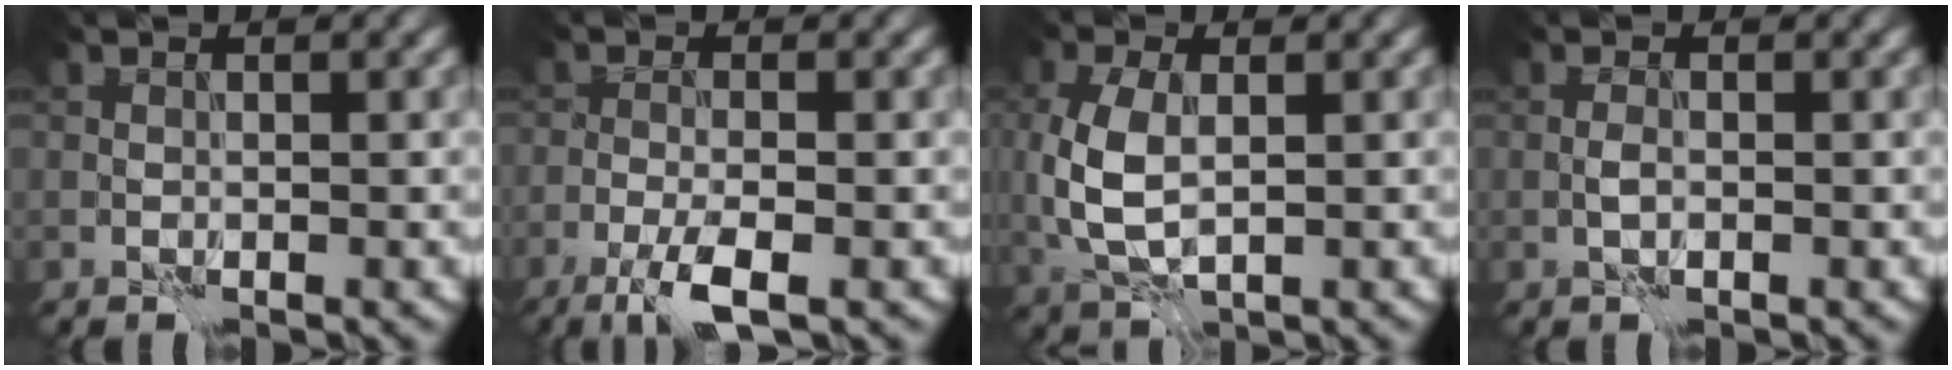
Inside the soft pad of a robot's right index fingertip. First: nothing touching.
{"total": 3.8, "force": [-2.3, 0.6, 3.0], "torque": [-0.058, -0.002, -0.046]}
{"total": 5.1, "force": [0.4, 3.0, 4.1], "torque": [-0.108, 0.000, 0.011]}
{"total": 0.7, "force": [-0.2, 0.1, 0.6], "torque": [-0.014, 0.001, -0.006]}